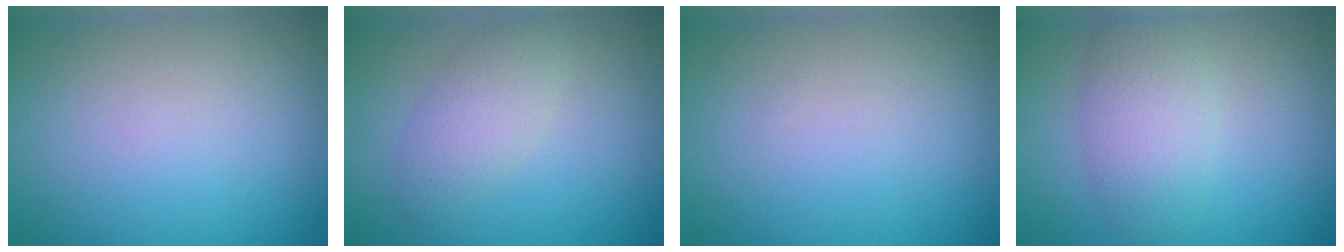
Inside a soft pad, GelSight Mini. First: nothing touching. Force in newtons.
{"total": 2.7, "press": 2.7, "slide": 0.1}
{"total": 0.0}
{"total": 3.8, "press": 3.8, "slide": 0.1}